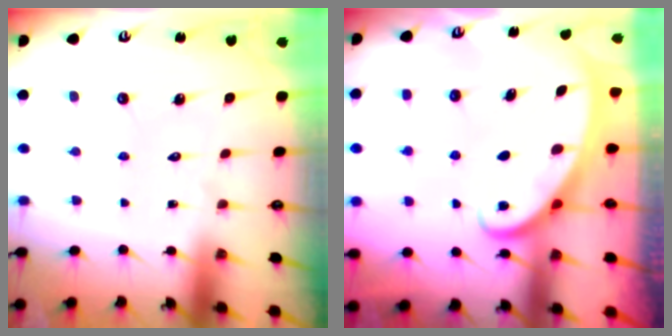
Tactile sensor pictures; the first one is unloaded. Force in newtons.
{"total": 2.5, "press": 2.5, "slide": 0.3}